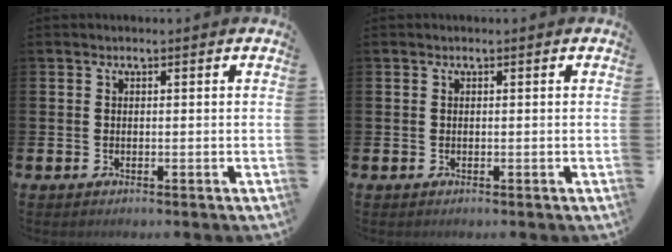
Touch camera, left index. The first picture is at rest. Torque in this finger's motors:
{"motor_torque": [0.00, 0.00, 0.00, 0.00]}